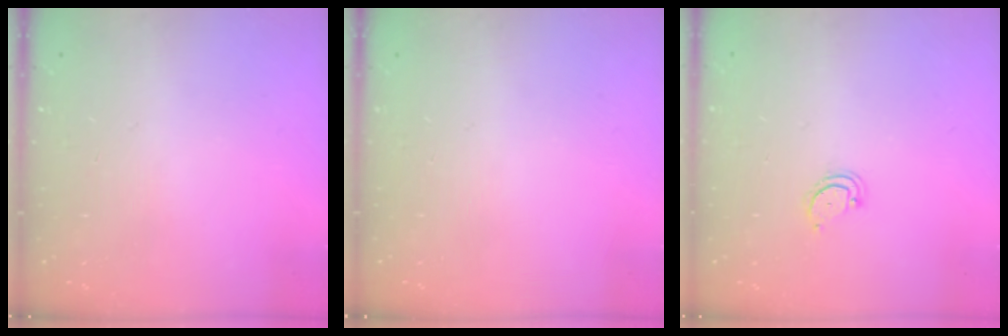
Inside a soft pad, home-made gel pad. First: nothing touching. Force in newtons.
{"total": 0.0}
{"total": 2.3, "press": 2.3, "slide": 0.2}